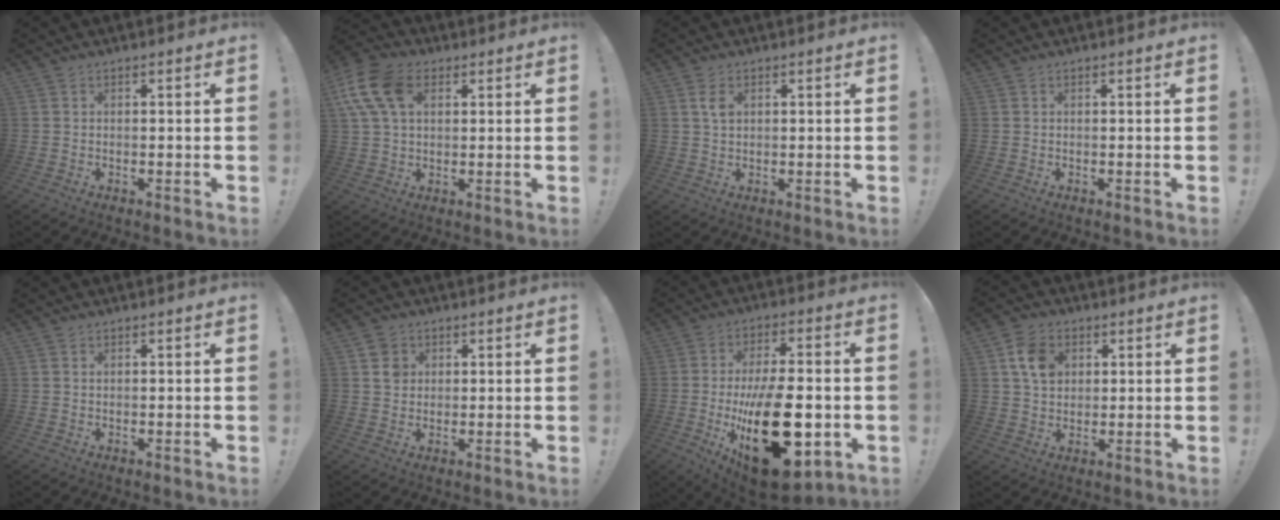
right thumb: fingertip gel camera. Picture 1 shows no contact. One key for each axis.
{"total": 14.4, "fx": 4.8, "fy": 9.3, "fz": 9.9, "tx": -0.201, "ty": -0.004, "tz": 0.093}
{"total": 3.5, "fx": 1.3, "fy": 1.9, "fz": 2.6, "tx": -0.040, "ty": -0.002, "tz": 0.020}
{"total": 0.0}
{"total": 0.0}
{"total": 4.3, "fx": 1.6, "fy": 3.8, "fz": 1.0, "tx": -0.005, "ty": -0.004, "tz": 0.028}
{"total": 28.6, "fx": -5.4, "fy": 13.6, "fz": 24.6, "tx": -0.412, "ty": 0.018, "tz": -0.066}
{"total": 9.0, "fx": 3.0, "fy": 7.0, "fz": 4.7, "tx": -0.072, "ty": 0.003, "tz": 0.061}